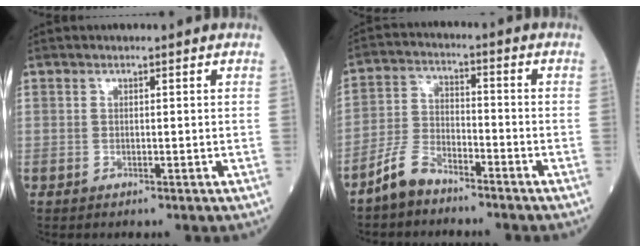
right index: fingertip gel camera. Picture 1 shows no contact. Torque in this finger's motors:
{"motor_torque": [-0.28, -0.04, -0.13, -0.10]}